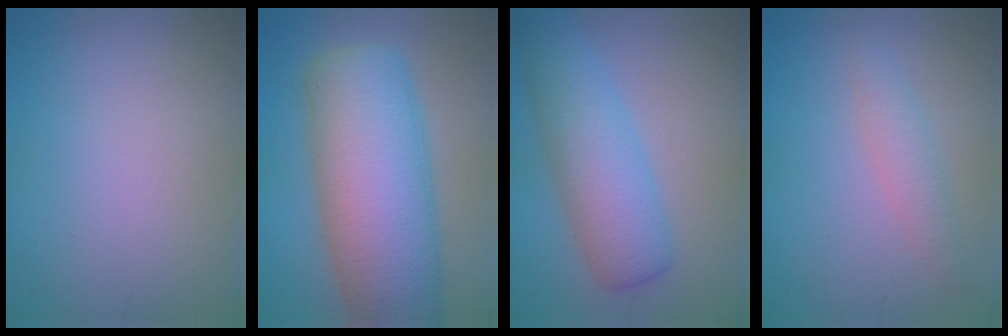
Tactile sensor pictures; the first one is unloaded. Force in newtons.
{"total": 12.1, "press": 12.1, "slide": 0.4}
{"total": 5.9, "press": 5.9, "slide": 0.3}
{"total": 1.9, "press": 1.9, "slide": 0.1}